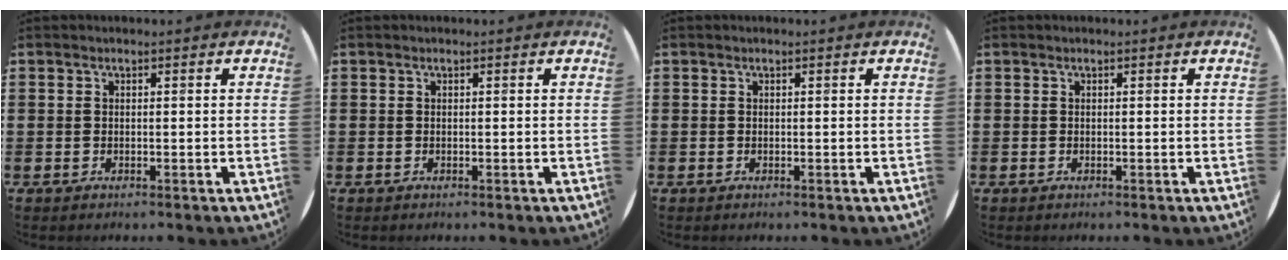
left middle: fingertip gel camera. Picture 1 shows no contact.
{"total": 0.0}
{"total": 0.0}
{"total": 0.0}